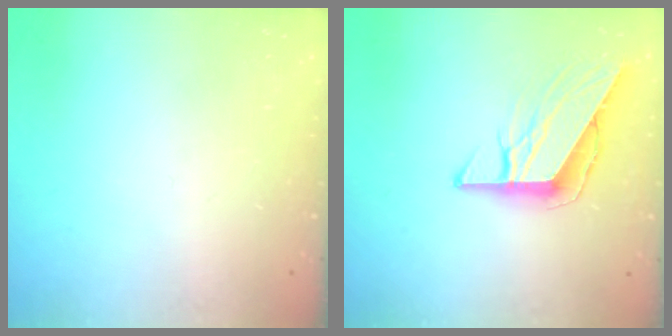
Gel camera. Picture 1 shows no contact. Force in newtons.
{"total": 9.4, "press": 9.4, "slide": 1.0}